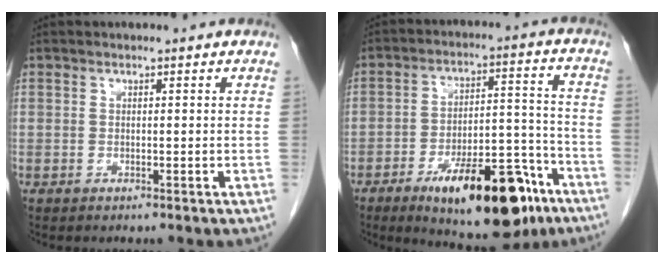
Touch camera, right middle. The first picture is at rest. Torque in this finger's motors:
{"motor_torque": [1.41, -0.73, 0.78, 0.15]}